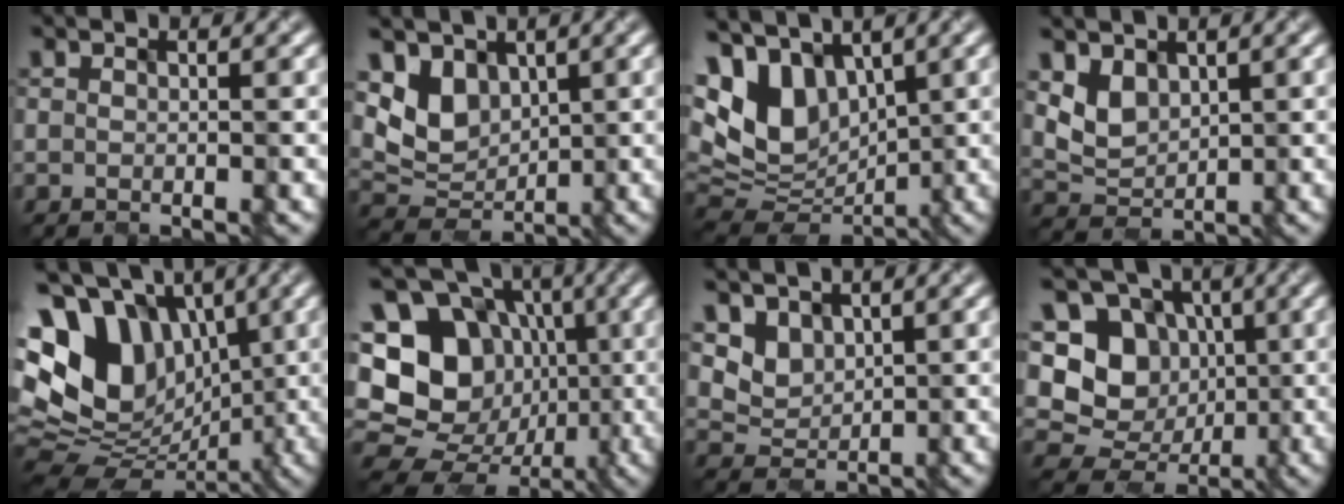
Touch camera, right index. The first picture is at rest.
{"total": 4.5, "force": [1.8, 3.3, 2.4], "torque": [-0.049, -0.006, 0.031]}
{"total": 8.4, "force": [3.0, 5.4, 5.7], "torque": [-0.133, 0.007, 0.052]}
{"total": 2.8, "force": [1.4, 2.0, 1.4], "torque": [-0.032, -0.006, 0.029]}
{"total": 12.4, "force": [2.6, 9.3, 7.8], "torque": [-0.155, 0.009, 0.045]}
{"total": 18.7, "force": [0.6, 16.9, 8.0], "torque": [-0.176, 0.043, -0.024]}
{"total": 3.3, "force": [2.1, 2.3, 1.1], "torque": [-0.034, -0.004, 0.051]}
{"total": 9.7, "force": [0.7, 8.5, 4.6], "torque": [-0.077, 0.017, -0.010]}